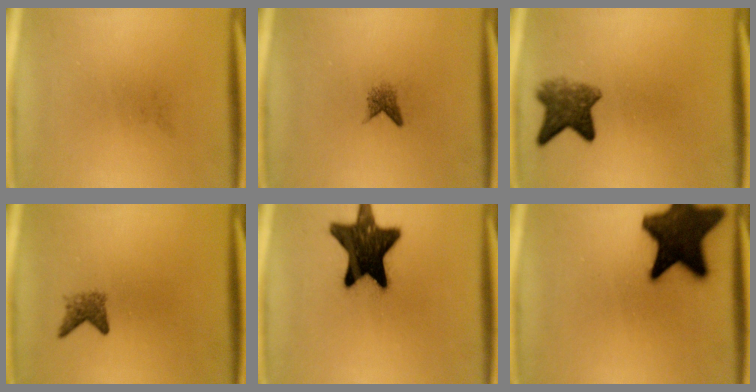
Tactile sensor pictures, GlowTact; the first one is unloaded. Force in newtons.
{"total": 1.6}
{"total": 5.7}
{"total": 2.2}
{"total": 16.7}
{"total": 18.4}